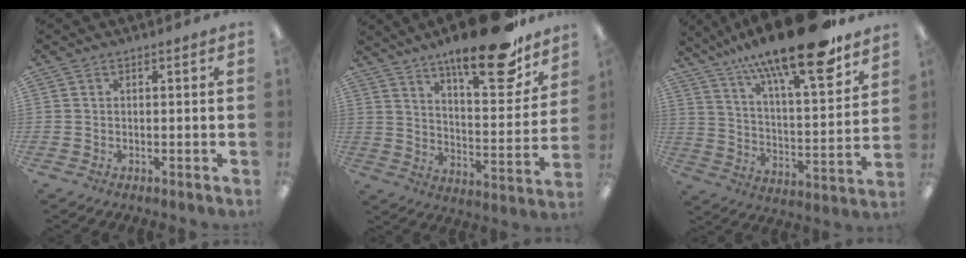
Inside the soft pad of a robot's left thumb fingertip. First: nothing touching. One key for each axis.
{"total": 20.9, "fx": 15.7, "fy": 6.3, "fz": 12.3, "tx": -0.180, "ty": -0.102, "tz": 0.257}
{"total": 22.0, "fx": 16.6, "fy": 5.6, "fz": 13.4, "tx": -0.211, "ty": -0.113, "tz": 0.272}